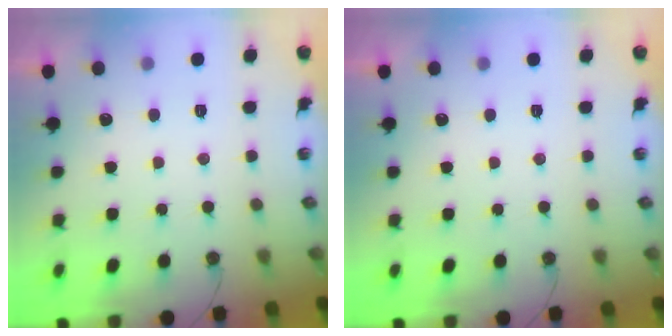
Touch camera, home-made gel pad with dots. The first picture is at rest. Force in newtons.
{"total": 0.0}